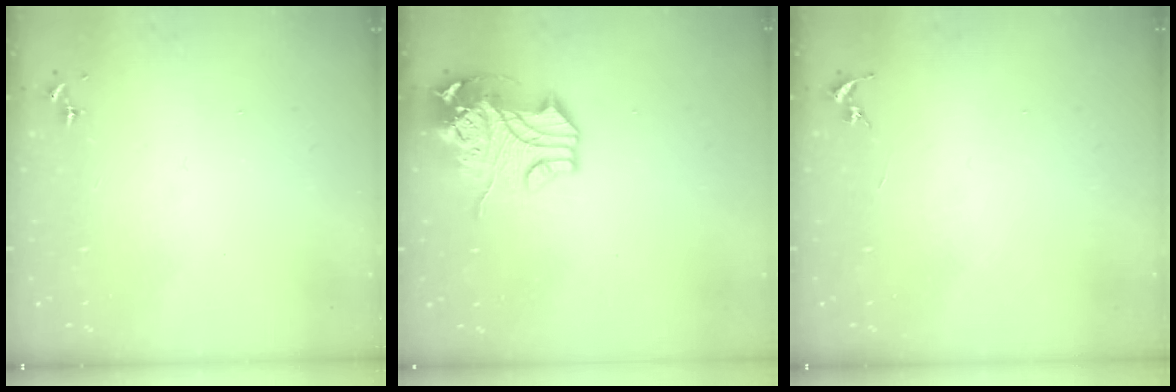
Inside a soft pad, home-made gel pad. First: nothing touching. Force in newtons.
{"total": 13.9, "press": 13.7, "slide": 2.3}
{"total": 0.0}